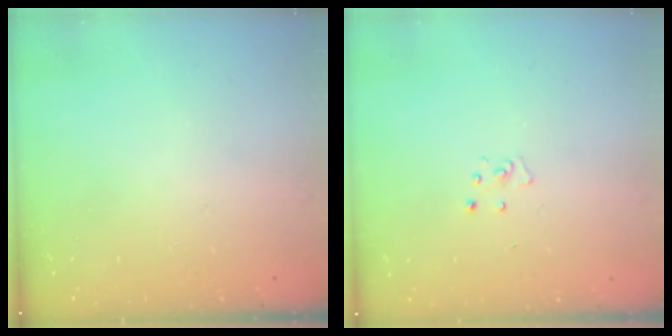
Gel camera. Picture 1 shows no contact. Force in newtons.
{"total": 2.6, "press": 2.6, "slide": 0.2}